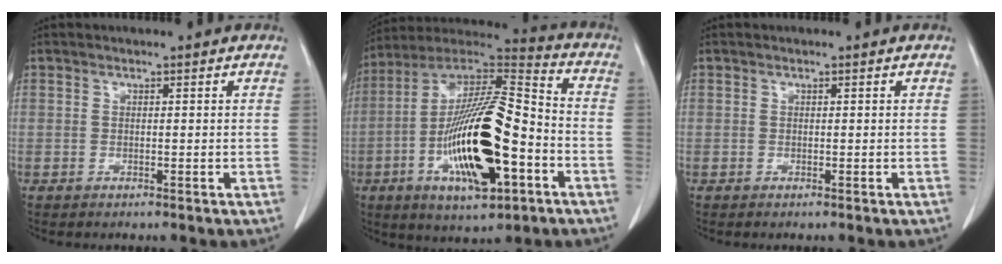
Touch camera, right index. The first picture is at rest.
{"total": 22.0, "force": [-6.2, 5.5, 20.4], "torque": [-0.389, -0.007, -0.102]}
{"total": 0.0}